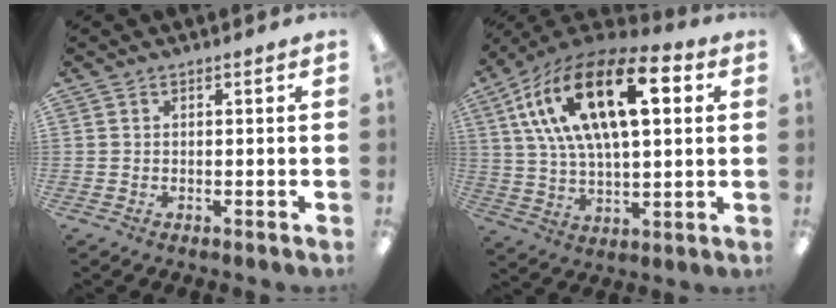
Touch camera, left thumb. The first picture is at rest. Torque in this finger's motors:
{"motor_torque": [2.49, 2.51, 1.64, -1.13, 0.65]}